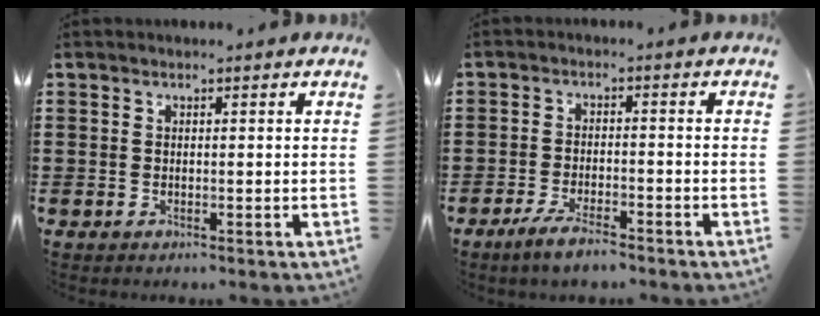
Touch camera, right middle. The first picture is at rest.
{"total": 3.7, "force": [-2.9, 0.5, 2.2], "torque": [-0.049, 0.000, -0.057]}